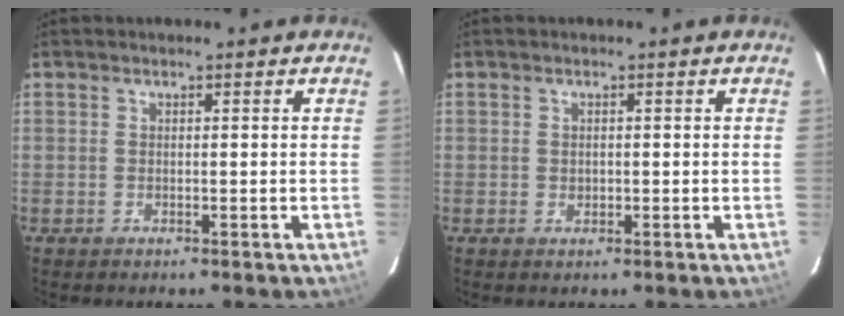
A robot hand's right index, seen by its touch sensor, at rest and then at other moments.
{"total": 0.8, "force": [0.0, 0.8, 0.3], "torque": [-0.002, 0.001, 0.001]}